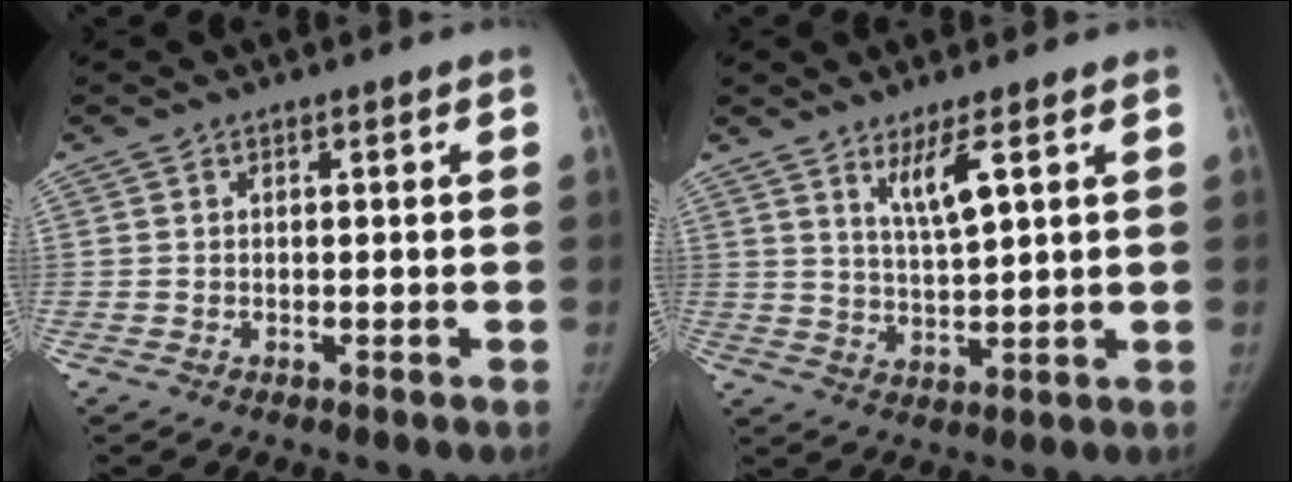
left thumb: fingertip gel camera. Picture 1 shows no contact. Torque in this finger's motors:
{"motor_torque": [0.05, 0.08, 0.07, 0.05, 0.02]}